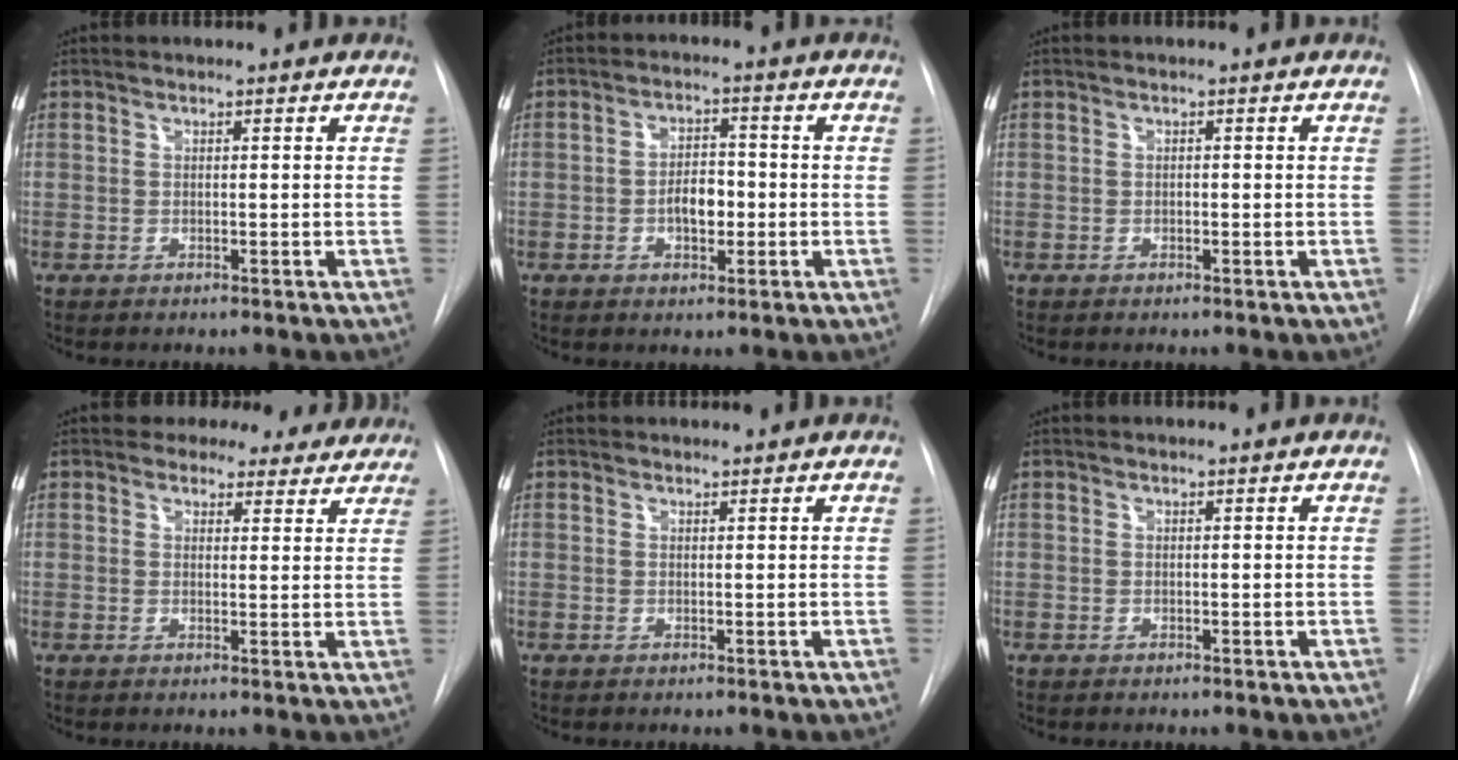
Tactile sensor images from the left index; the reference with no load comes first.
{"total": 4.5, "force": [-1.0, 2.4, 3.7], "torque": [-0.061, 0.008, -0.014]}
{"total": 0.0}
{"total": 8.2, "force": [7.2, 3.8, 0.6], "torque": [0.022, 0.006, 0.065]}
{"total": 0.7, "force": [0.7, 0.0, -0.1], "torque": [-0.004, 0.002, 0.012]}
{"total": 0.0}